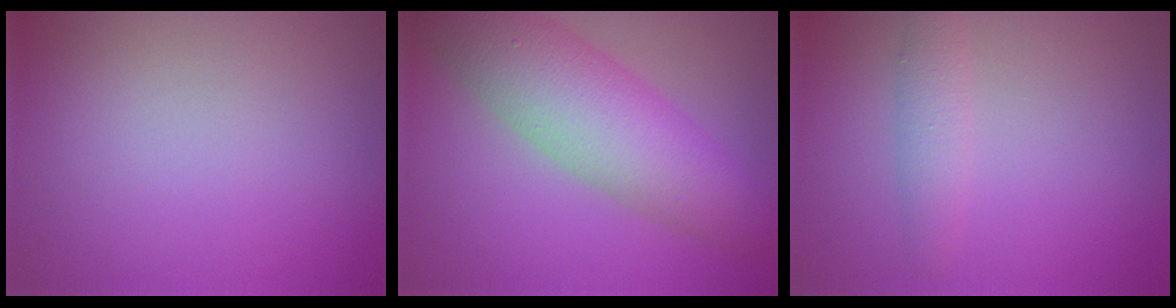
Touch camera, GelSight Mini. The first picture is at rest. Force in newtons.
{"total": 8.0, "press": 8.0, "slide": 0.4}
{"total": 1.9, "press": 1.9, "slide": 0.1}